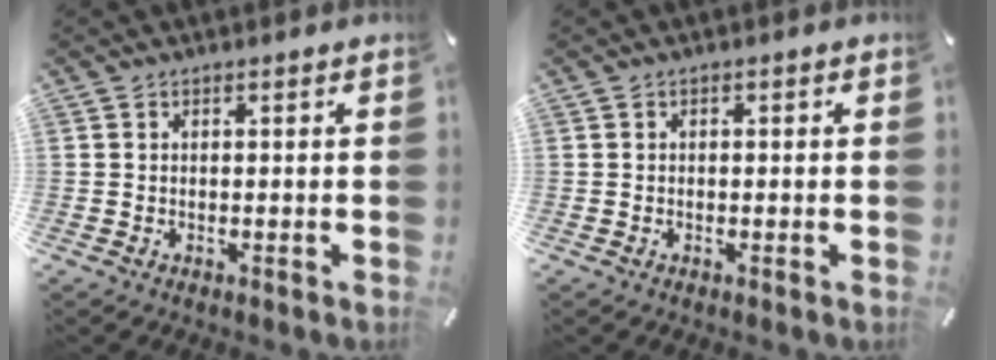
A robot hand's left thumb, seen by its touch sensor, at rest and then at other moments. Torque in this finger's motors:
{"motor_torque": [-0.18, -0.46, -0.05, 0.47, -0.11]}